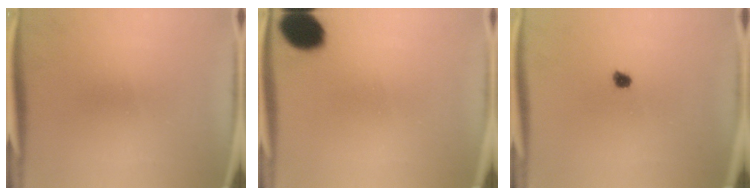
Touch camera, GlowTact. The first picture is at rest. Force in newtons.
{"total": 9.2}
{"total": 1.8}